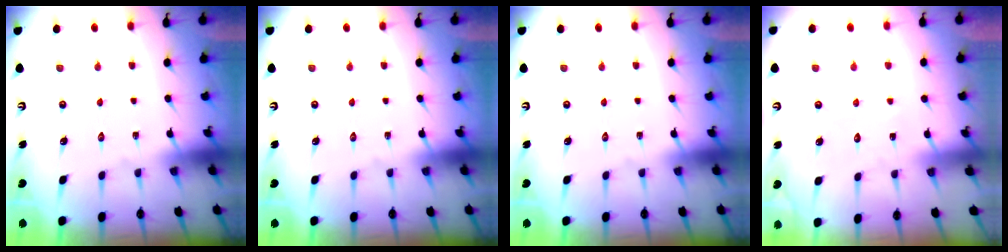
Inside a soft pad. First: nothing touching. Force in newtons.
{"total": 0.0}
{"total": 0.0}
{"total": 2.8, "press": 2.8, "slide": 0.3}